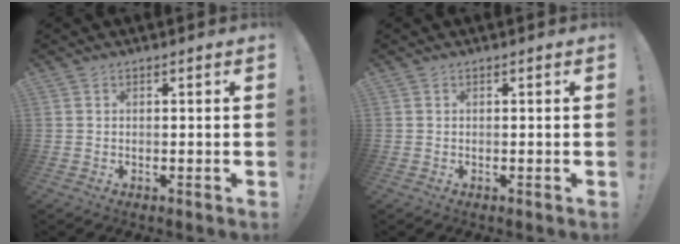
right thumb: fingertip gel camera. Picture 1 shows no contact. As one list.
[{"total": 0.0}]